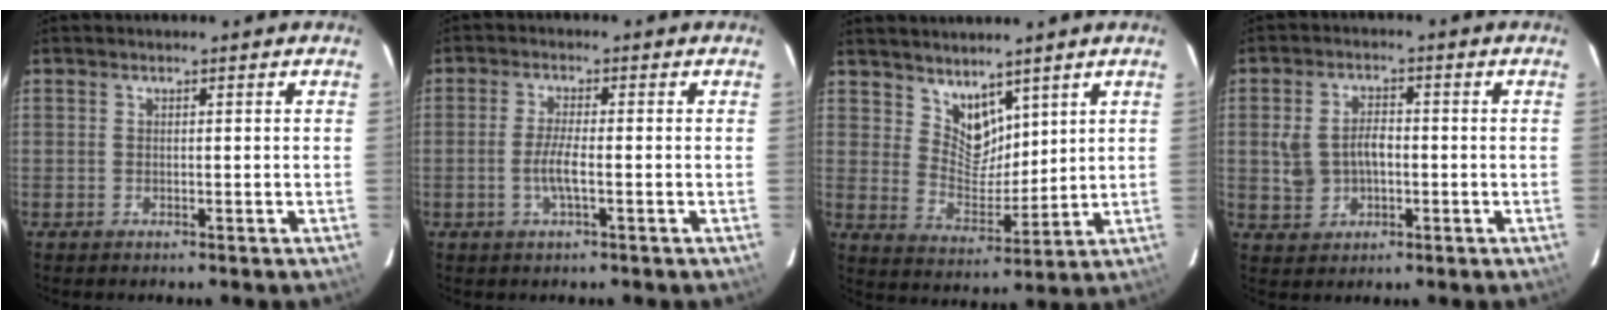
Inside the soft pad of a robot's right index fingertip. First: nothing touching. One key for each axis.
{"total": 4.1, "fx": -1.3, "fy": 0.3, "fz": 3.8, "tx": -0.075, "ty": -0.004, "tz": -0.025}
{"total": 7.2, "fx": 5.5, "fy": 4.0, "fz": 2.5, "tx": -0.033, "ty": -0.003, "tz": 0.109}
{"total": 7.0, "fx": -0.6, "fy": 5.0, "fz": 4.8, "tx": -0.101, "ty": 0.010, "tz": -0.003}